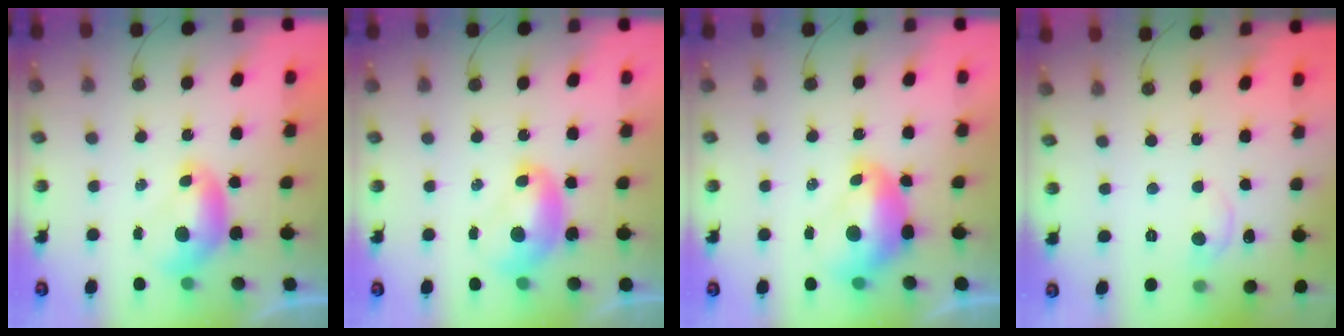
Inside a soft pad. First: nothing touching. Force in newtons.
{"total": 2.1, "press": 2.1, "slide": 0.3}
{"total": 2.6, "press": 2.5, "slide": 0.7}
{"total": 0.0}